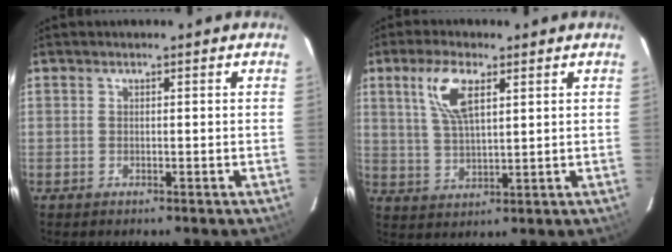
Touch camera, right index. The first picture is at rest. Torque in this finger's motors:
{"motor_torque": [0.51, 0.41, 0.20, 0.13]}